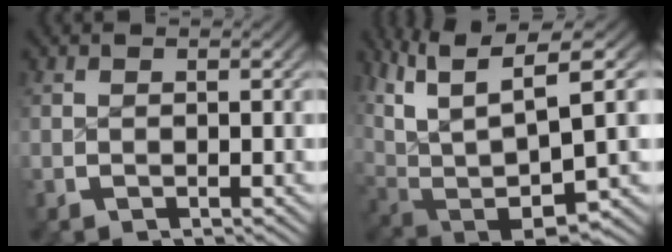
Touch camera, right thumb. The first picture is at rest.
{"total": 13.8, "force": [0.4, 9.4, 10.1], "torque": [-0.234, -0.053, 0.027]}